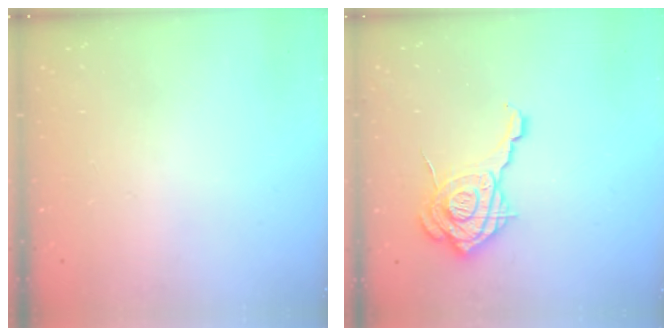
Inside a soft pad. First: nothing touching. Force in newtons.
{"total": 18.2, "press": 18.1, "slide": 2.0}